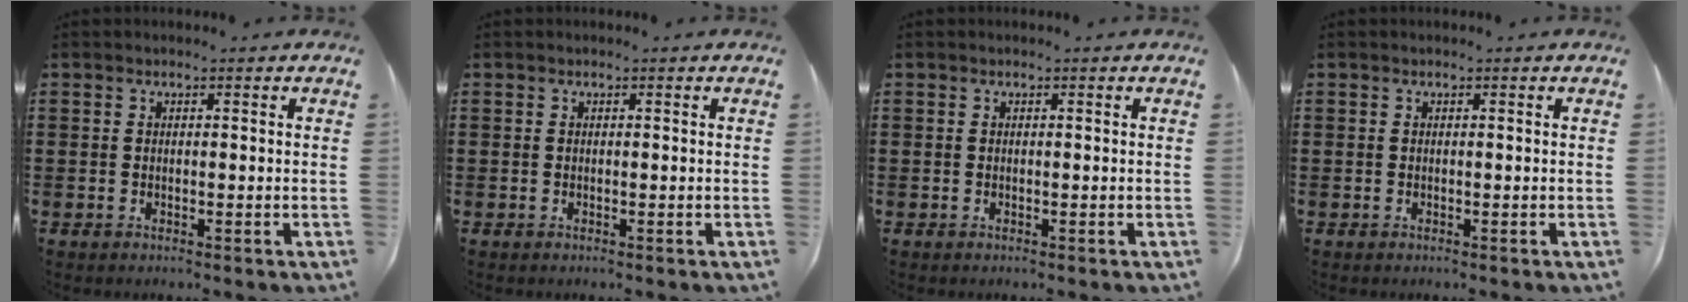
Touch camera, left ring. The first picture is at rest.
{"total": 0.0}
{"total": 0.0}
{"total": 0.0}